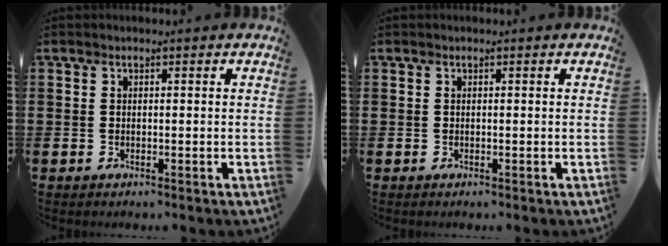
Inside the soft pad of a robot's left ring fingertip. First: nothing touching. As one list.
[{"total": 0.0}]